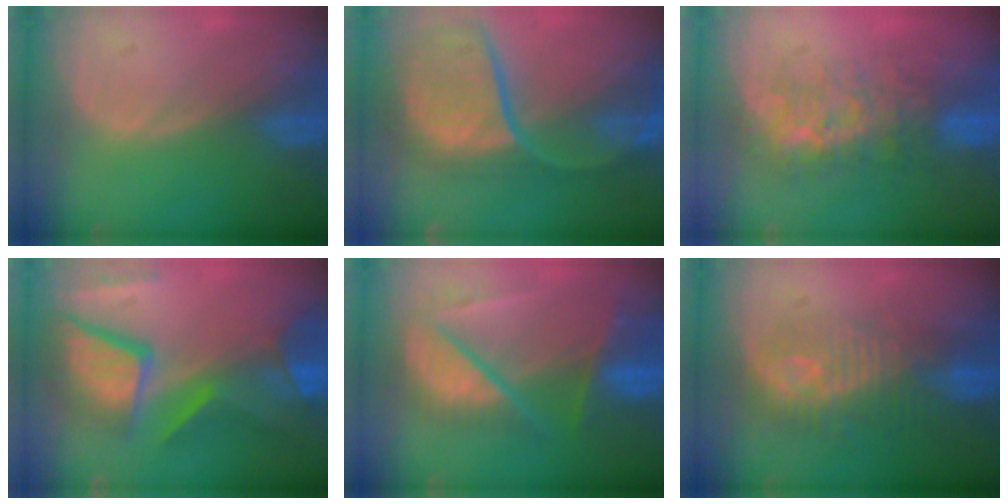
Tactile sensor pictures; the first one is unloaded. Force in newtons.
{"total": 11.9, "press": 9.9, "slide": 6.6}
{"total": 7.7, "press": 7.3, "slide": 2.3}
{"total": 12.1, "press": 9.9, "slide": 6.9}
{"total": 9.3, "press": 8.1, "slide": 4.5}
{"total": 9.7, "press": 8.9, "slide": 3.9}